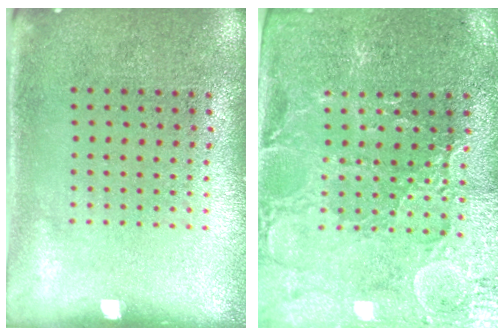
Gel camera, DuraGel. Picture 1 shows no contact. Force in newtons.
{"total": 1.9, "press": 1.8, "slide": 0.5}